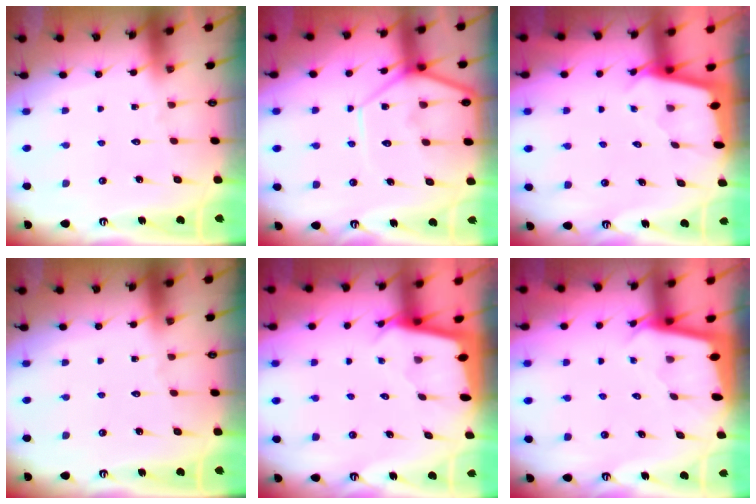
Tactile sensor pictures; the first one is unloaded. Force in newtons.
{"total": 11.9, "press": 11.8, "slide": 1.2}
{"total": 1.9, "press": 1.9, "slide": 0.1}
{"total": 0.0}
{"total": 2.3, "press": 2.3, "slide": 0.1}
{"total": 2.1, "press": 2.1, "slide": 0.1}